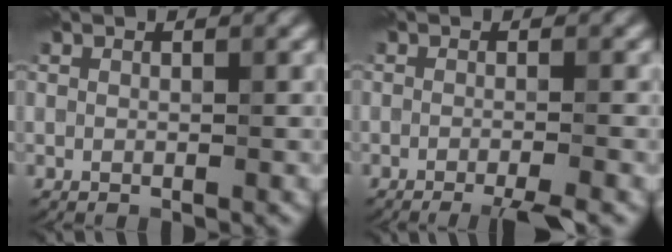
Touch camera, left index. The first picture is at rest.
{"total": 3.1, "force": [-1.8, 0.6, 2.4], "torque": [-0.028, -0.007, -0.036]}